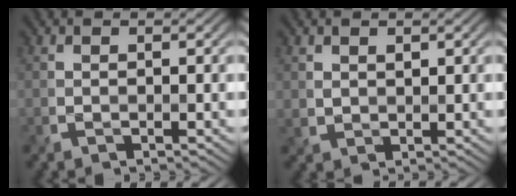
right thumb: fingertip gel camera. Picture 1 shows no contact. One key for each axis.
{"total": 1.5, "fx": 1.0, "fy": 1.0, "fz": 0.4, "tx": -0.016, "ty": -0.006, "tz": 0.024}